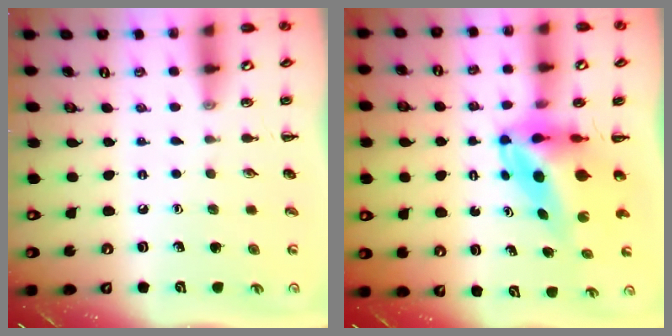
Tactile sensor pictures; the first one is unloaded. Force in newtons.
{"total": 6.7, "press": 6.4, "slide": 1.9}